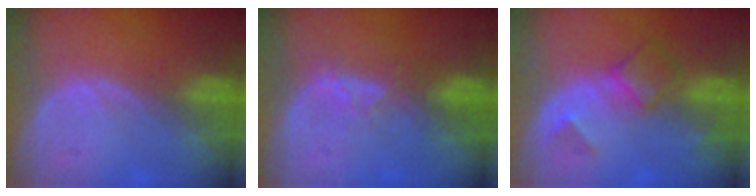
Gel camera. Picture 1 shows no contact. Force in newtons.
{"total": 2.6, "press": 2.5, "slide": 0.8}
{"total": 4.8, "press": 4.6, "slide": 1.4}